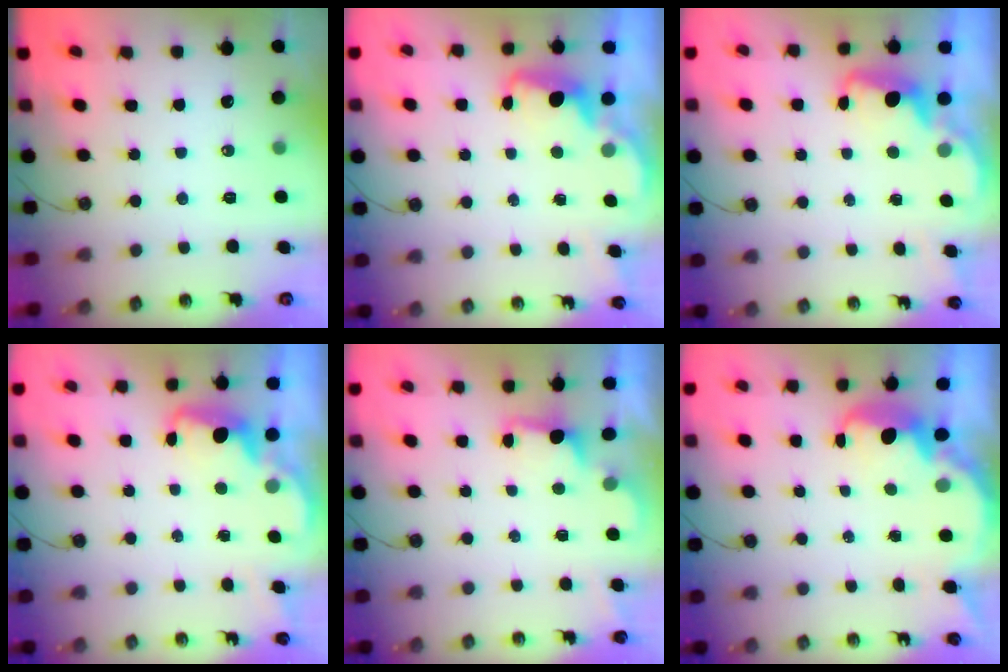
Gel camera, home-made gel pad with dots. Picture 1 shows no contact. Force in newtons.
{"total": 2.2, "press": 2.2, "slide": 0.6}
{"total": 2.2, "press": 2.2, "slide": 0.6}
{"total": 2.2, "press": 2.2, "slide": 0.6}
{"total": 2.0, "press": 1.8, "slide": 0.8}
{"total": 3.7, "press": 3.7, "slide": 0.5}